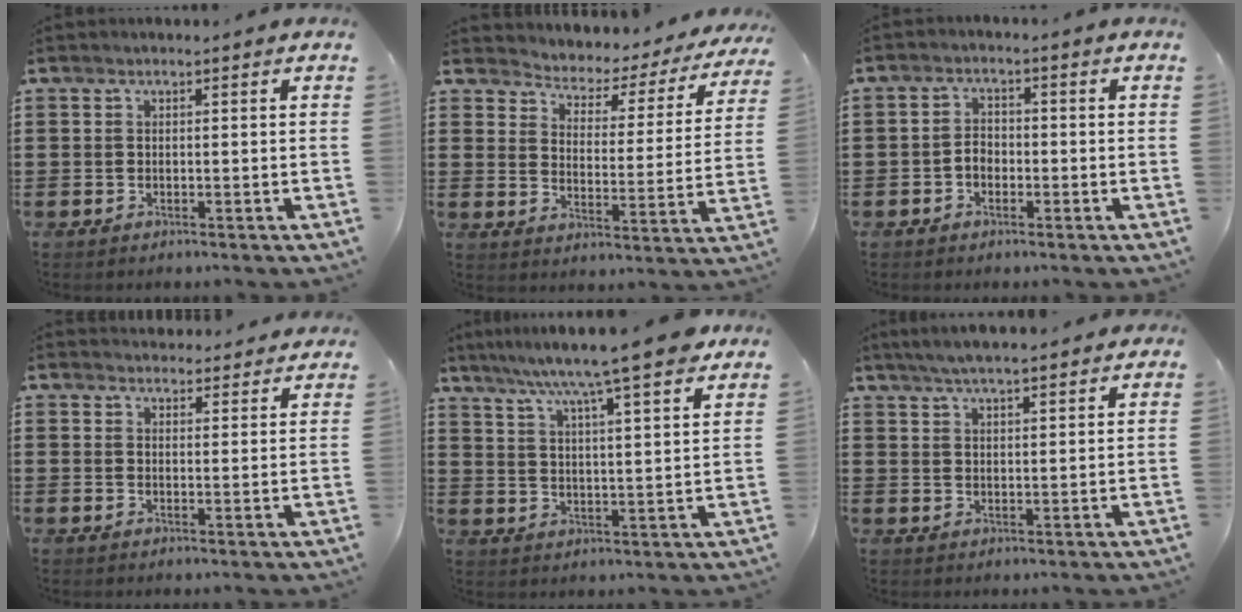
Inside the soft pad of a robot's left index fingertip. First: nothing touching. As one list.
[{"total": 2.7, "force": [2.5, 1.0, 0.1], "torque": [-0.025, -0.029, 0.032]}, {"total": 2.3, "force": [-1.0, 1.6, 1.4], "torque": [-0.030, 0.005, -0.022]}, {"total": 3.1, "force": [3.0, 0.6, 0.0], "torque": [-0.001, -0.013, 0.055]}, {"total": 9.1, "force": [7.7, -0.3, 4.8], "torque": [-0.114, -0.039, 0.124]}, {"total": 4.4, "force": [3.9, 0.4, 2.0], "torque": [-0.048, -0.003, 0.070]}]